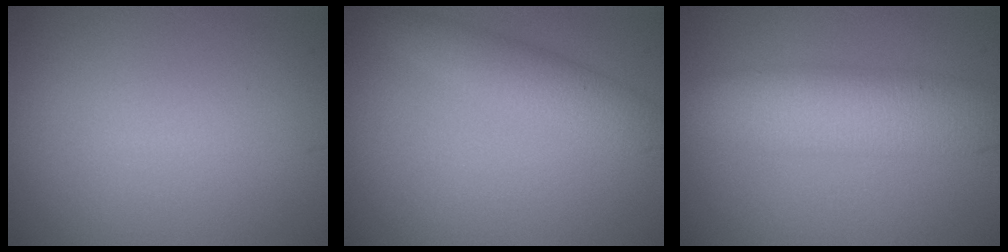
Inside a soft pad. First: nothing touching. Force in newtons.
{"total": 3.0, "press": 3.0, "slide": 0.1}
{"total": 6.4, "press": 6.4, "slide": 0.1}